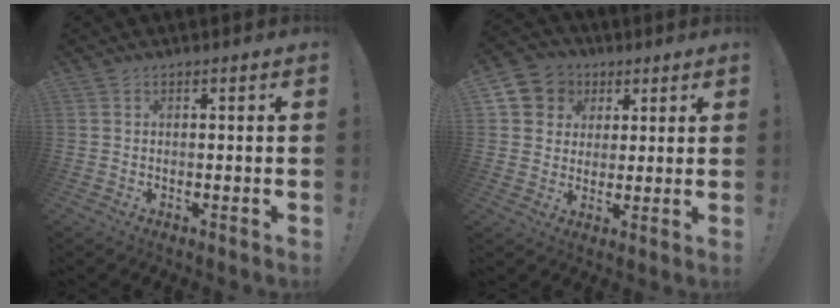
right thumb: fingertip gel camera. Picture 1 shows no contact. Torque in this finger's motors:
{"motor_torque": [0.49, 0.78, 0.18, -0.11, 0.00]}